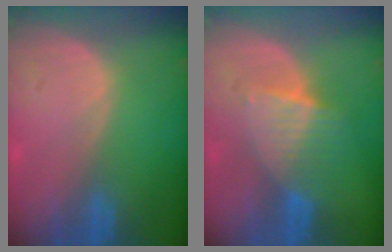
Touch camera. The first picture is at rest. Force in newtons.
{"total": 6.6, "press": 5.8, "slide": 3.0}